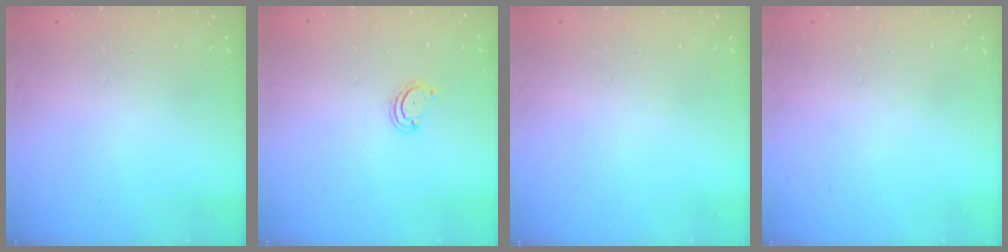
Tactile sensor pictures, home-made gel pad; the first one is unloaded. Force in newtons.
{"total": 2.8, "press": 2.8, "slide": 0.2}
{"total": 0.0}
{"total": 0.0}